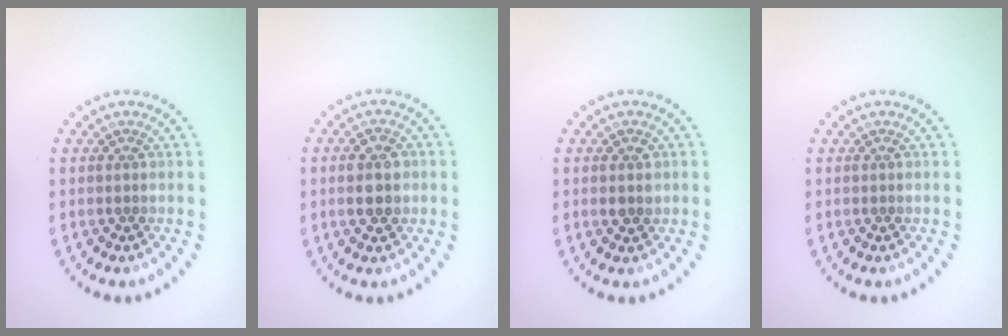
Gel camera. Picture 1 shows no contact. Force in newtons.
{"total": 2.8, "press": 2.8, "slide": 0.1}
{"total": 1.4, "press": 1.4, "slide": 0.4}
{"total": 0.0}